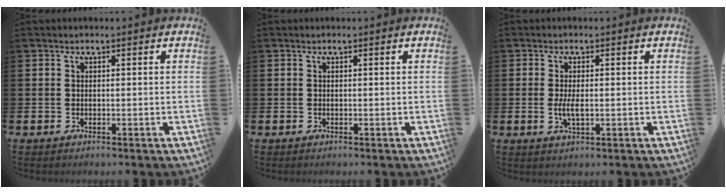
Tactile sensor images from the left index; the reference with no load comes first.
{"total": 0.0}
{"total": 2.6, "force": [0.0, 0.9, 2.4], "torque": [-0.039, -0.002, -0.002]}